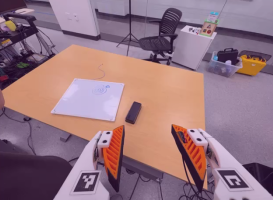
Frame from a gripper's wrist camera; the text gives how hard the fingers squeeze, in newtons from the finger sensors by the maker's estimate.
{"total": 0.0}